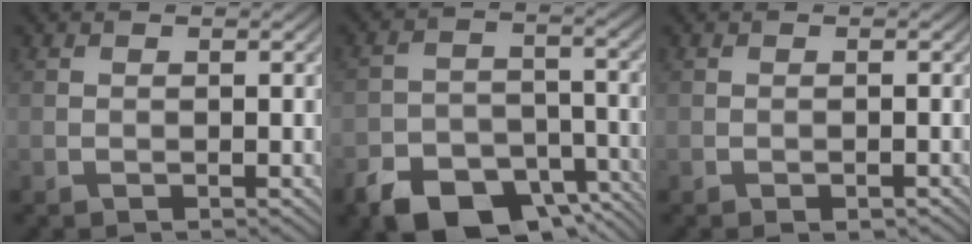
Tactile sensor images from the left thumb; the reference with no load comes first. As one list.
[{"total": 10.7, "force": [-7.4, 5.6, 5.4], "torque": [-0.090, -0.020, -0.126]}, {"total": 0.8, "force": [-0.6, 0.3, 0.5], "torque": [-0.006, -0.002, -0.008]}]